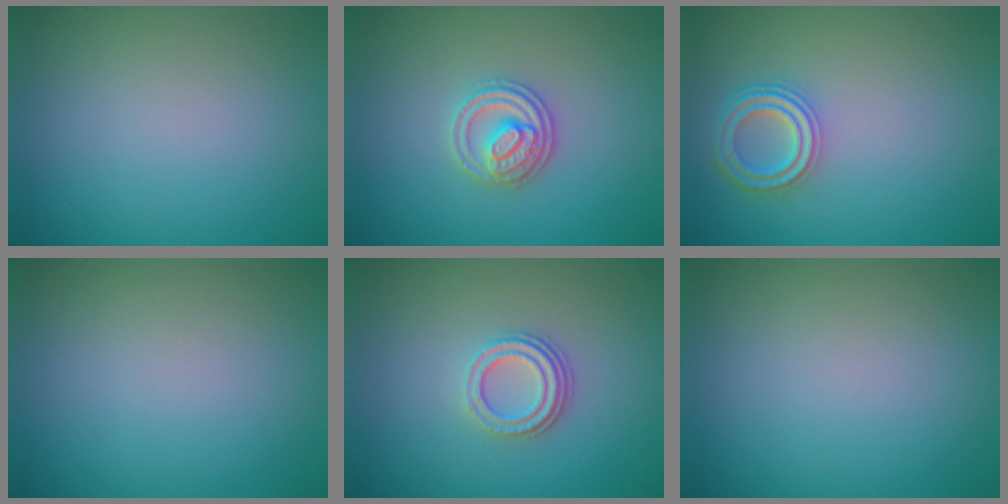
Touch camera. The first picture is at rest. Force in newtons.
{"total": 3.2, "press": 2.9, "slide": 1.2}
{"total": 3.5, "press": 2.9, "slide": 2.0}
{"total": 0.0}
{"total": 3.2, "press": 2.3, "slide": 2.2}
{"total": 0.0}